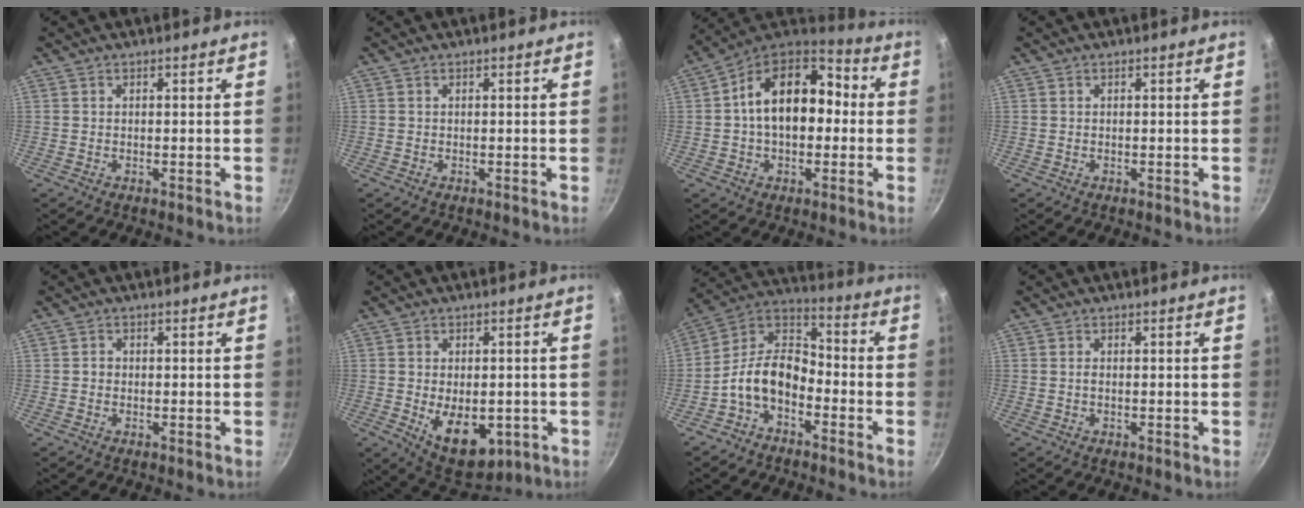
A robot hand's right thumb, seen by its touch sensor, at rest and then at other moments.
{"total": 0.0}
{"total": 18.0, "force": [0.8, 12.0, 13.4], "torque": [-0.184, 0.044, -0.004]}
{"total": 0.0}
{"total": 1.0, "force": [-0.2, 0.9, 0.4], "torque": [-0.004, 0.004, -0.005]}
{"total": 11.8, "force": [-2.6, 7.1, 9.1], "torque": [-0.098, -0.009, -0.020]}
{"total": 11.9, "force": [-4.7, 7.4, 8.0], "torque": [-0.134, 0.068, -0.114]}
{"total": 0.6, "force": [0.0, 0.2, 0.5], "torque": [-0.009, 0.002, -0.002]}